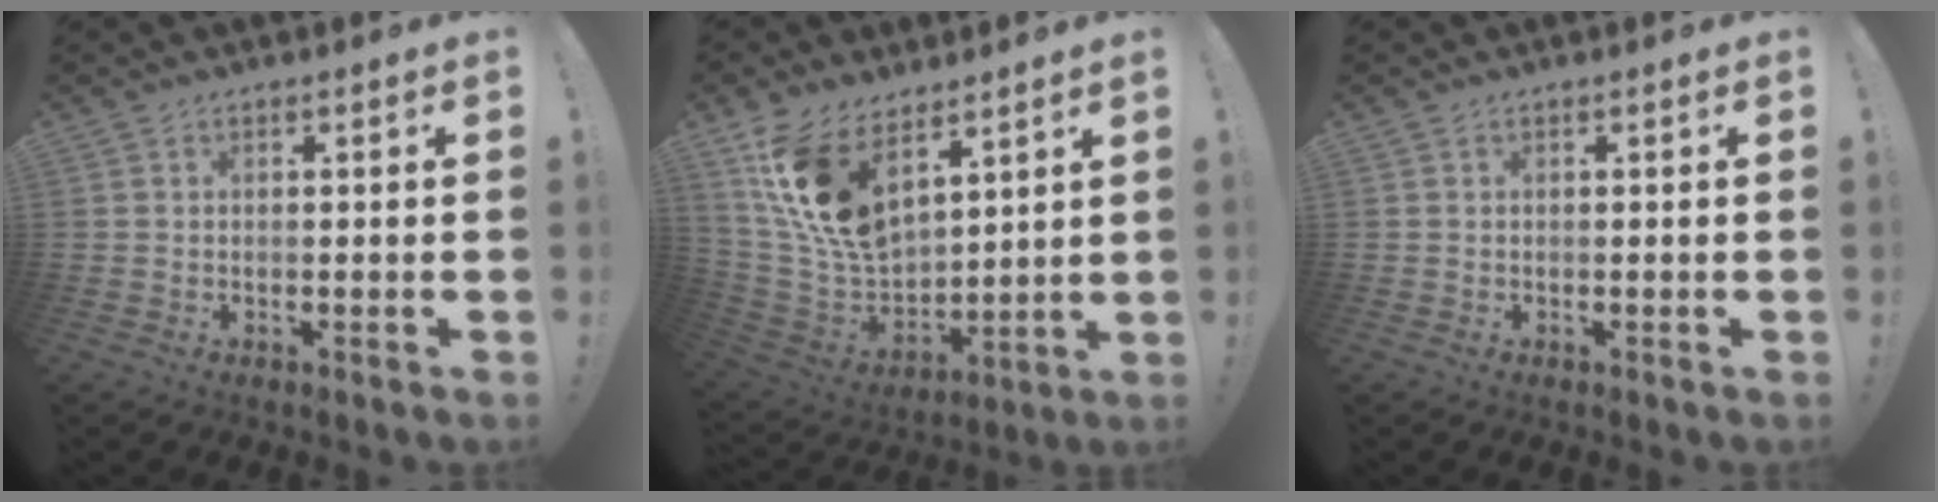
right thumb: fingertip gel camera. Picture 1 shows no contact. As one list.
[{"total": 17.5, "force": [10.2, 9.5, 10.6], "torque": [-0.207, -0.070, 0.192]}, {"total": 0.0}]